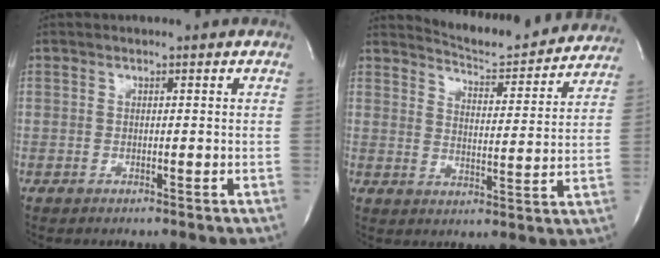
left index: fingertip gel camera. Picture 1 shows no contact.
{"total": 13.7, "force": [13.4, 1.8, 2.2], "torque": [-0.029, -0.026, 0.167]}